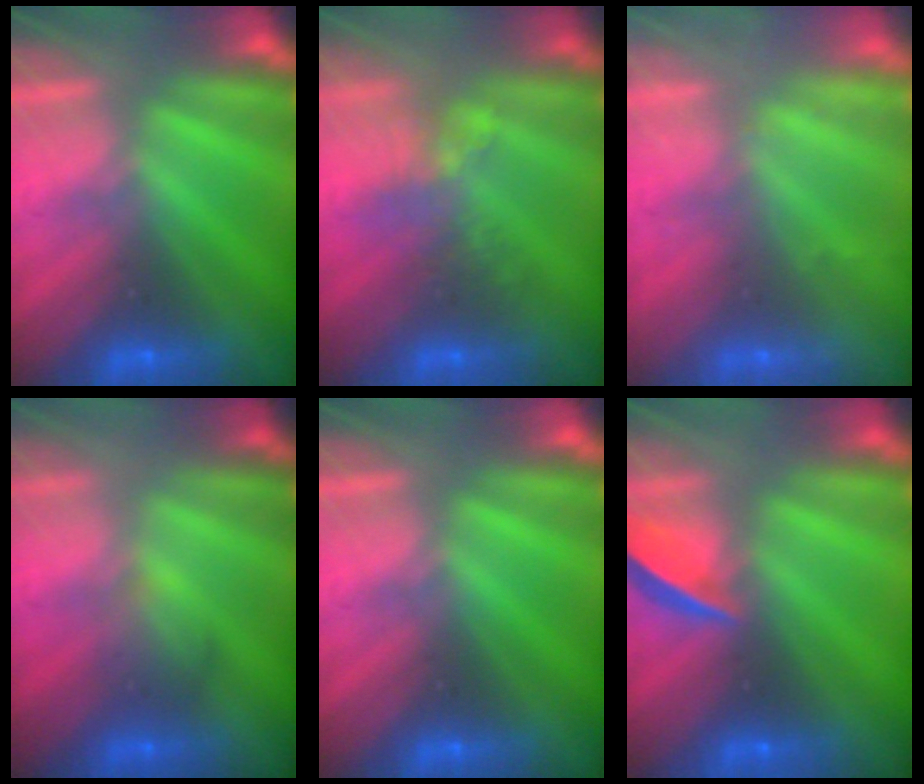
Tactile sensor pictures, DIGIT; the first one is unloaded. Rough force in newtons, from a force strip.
{"total": 2.6}
{"total": 2.3}
{"total": 1.9}
{"total": 0.0}
{"total": 5.8}